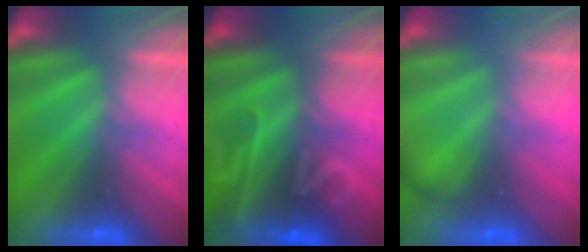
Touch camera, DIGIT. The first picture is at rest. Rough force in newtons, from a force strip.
{"total": 2.2}
{"total": 2.1}